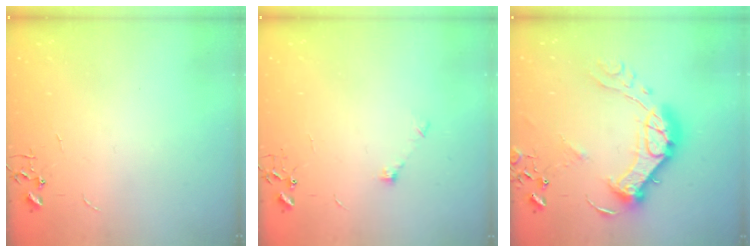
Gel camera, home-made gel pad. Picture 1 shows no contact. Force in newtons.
{"total": 5.2, "press": 5.1, "slide": 1.1}
{"total": 18.4, "press": 18.4, "slide": 1.4}